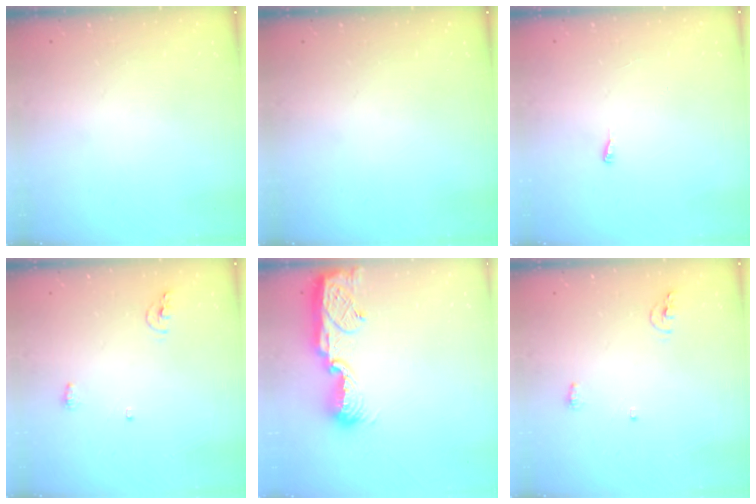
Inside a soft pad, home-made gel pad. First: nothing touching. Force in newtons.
{"total": 0.0}
{"total": 4.1, "press": 4.0, "slide": 0.5}
{"total": 4.8, "press": 4.7, "slide": 0.8}
{"total": 11.6, "press": 11.5, "slide": 1.1}
{"total": 4.8, "press": 4.7, "slide": 0.8}